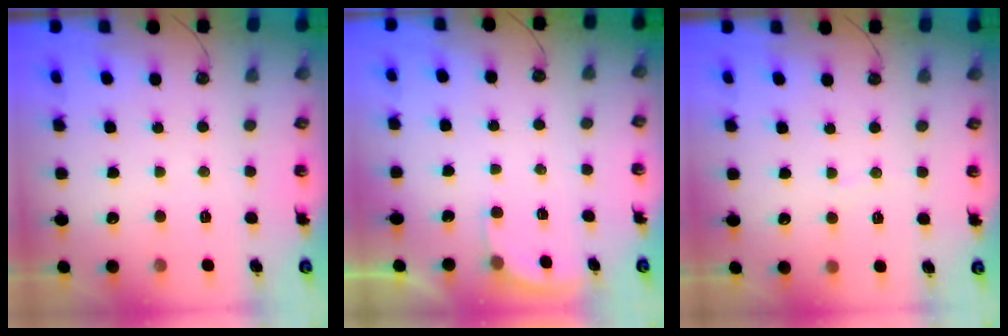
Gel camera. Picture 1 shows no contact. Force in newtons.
{"total": 2.1, "press": 2.1, "slide": 0.1}
{"total": 3.0, "press": 2.9, "slide": 0.3}